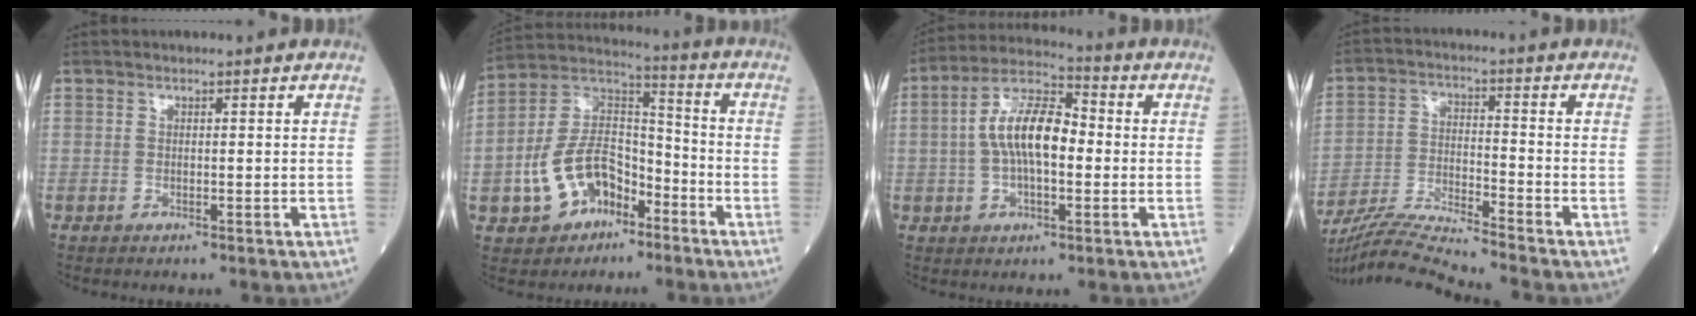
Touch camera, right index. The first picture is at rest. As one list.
[{"total": 13.2, "force": [-5.7, 8.2, 8.6], "torque": [-0.185, 0.028, -0.098]}, {"total": 10.6, "force": [0.0, 4.1, 9.8], "torque": [-0.195, 0.024, -0.008]}, {"total": 10.9, "force": [-10.2, -2.4, 2.9], "torque": [-0.056, -0.009, -0.188]}]